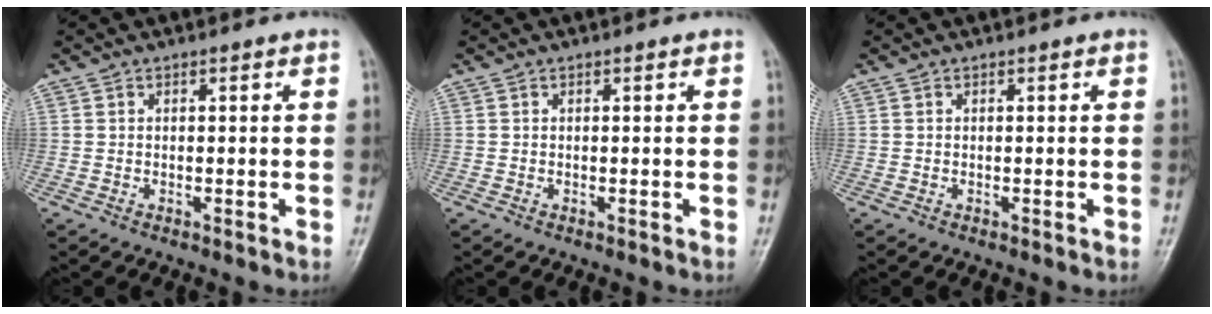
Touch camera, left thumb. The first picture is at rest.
{"total": 0.0}
{"total": 0.0}